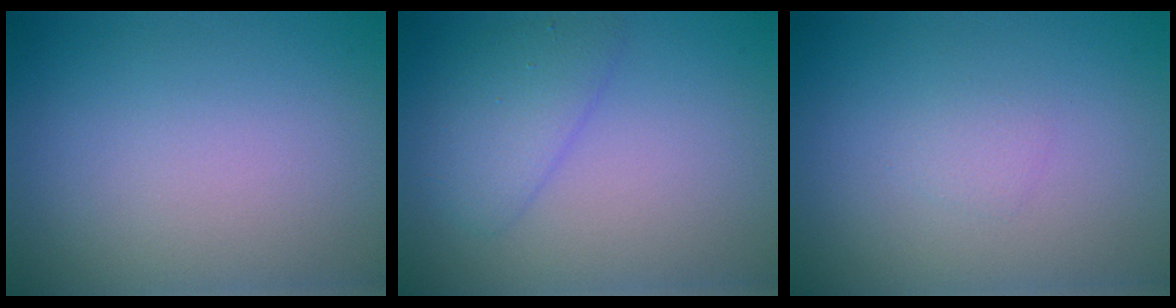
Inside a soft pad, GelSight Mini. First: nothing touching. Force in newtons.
{"total": 2.7, "press": 2.7, "slide": 0.1}
{"total": 0.8, "press": 0.8, "slide": 0.1}